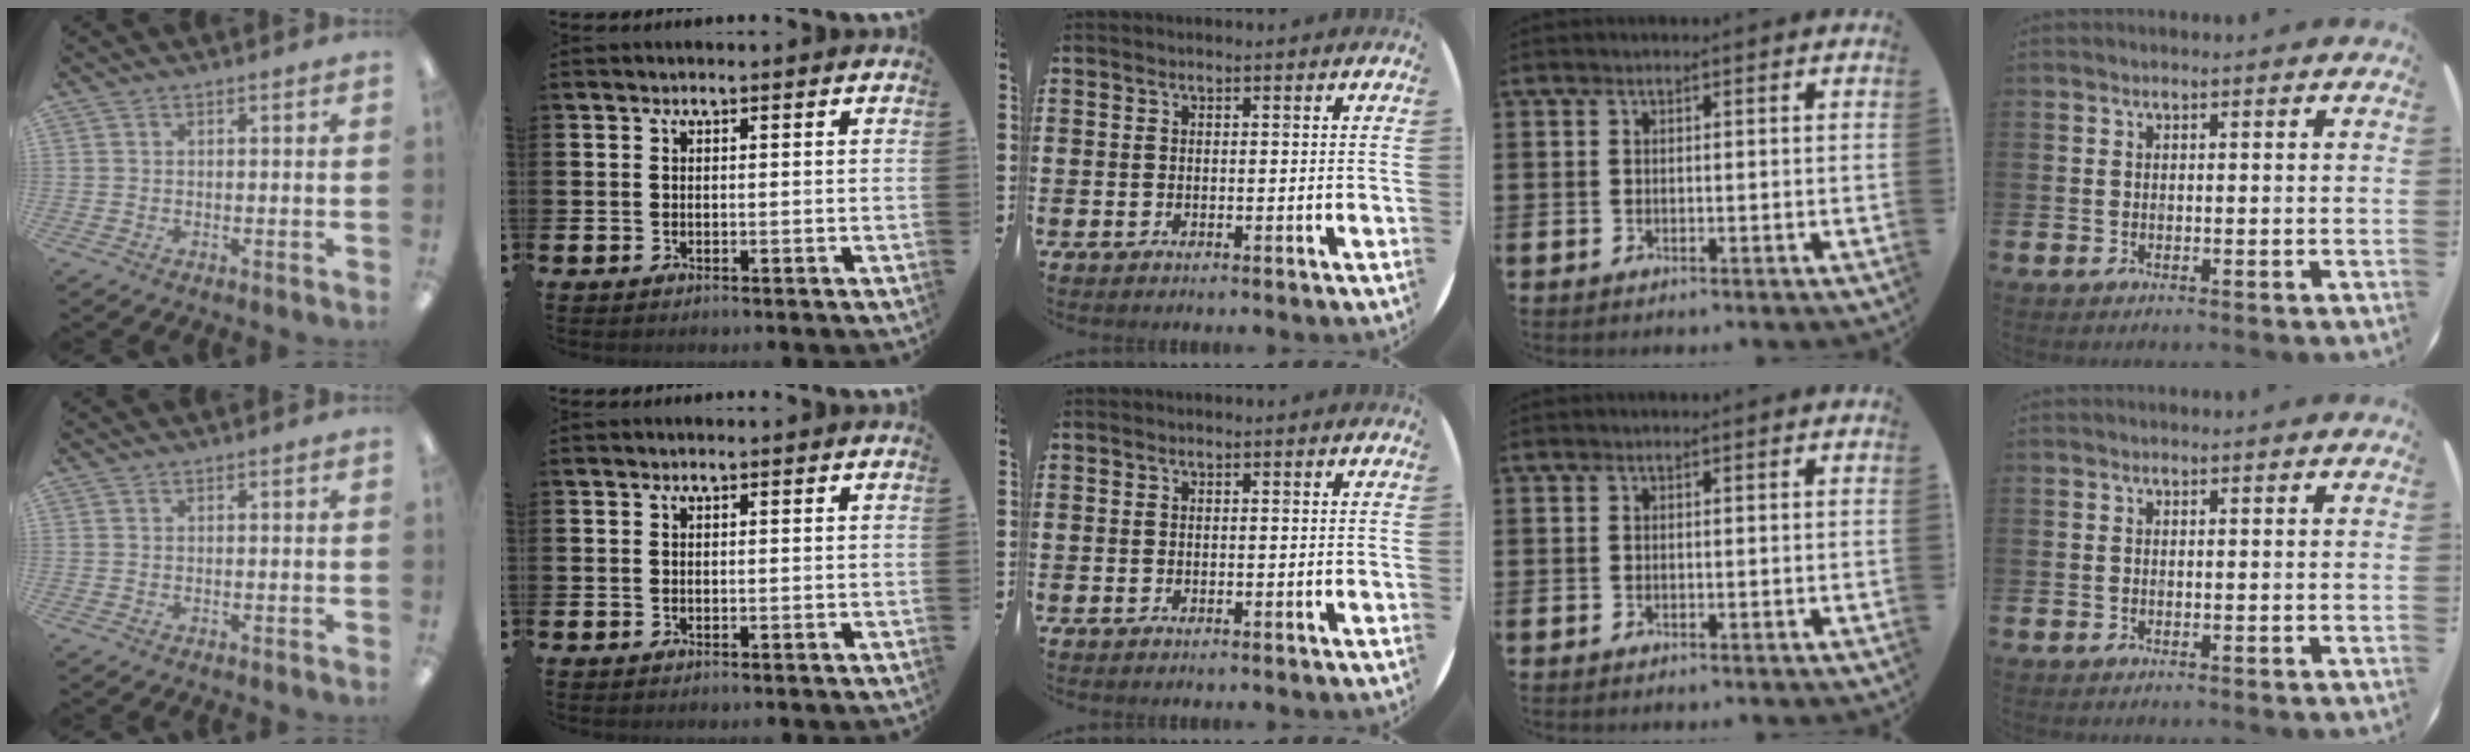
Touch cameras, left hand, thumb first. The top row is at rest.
{}